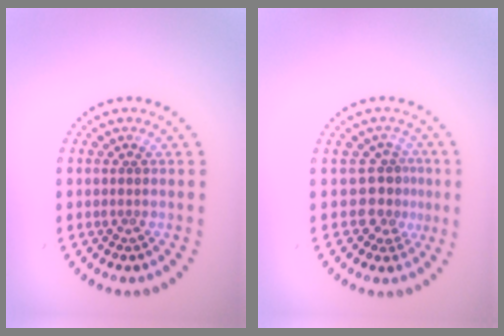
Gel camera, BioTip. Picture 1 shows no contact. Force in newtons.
{"total": 2.4, "press": 1.8, "slide": 1.7}